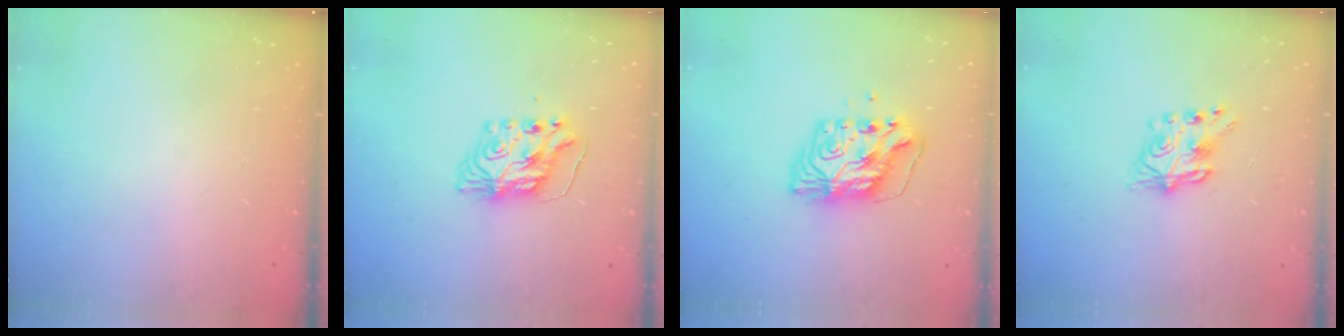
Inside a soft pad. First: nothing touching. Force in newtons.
{"total": 9.3, "press": 9.3, "slide": 0.9}
{"total": 11.3, "press": 11.3, "slide": 1.1}
{"total": 7.2, "press": 7.2, "slide": 0.4}